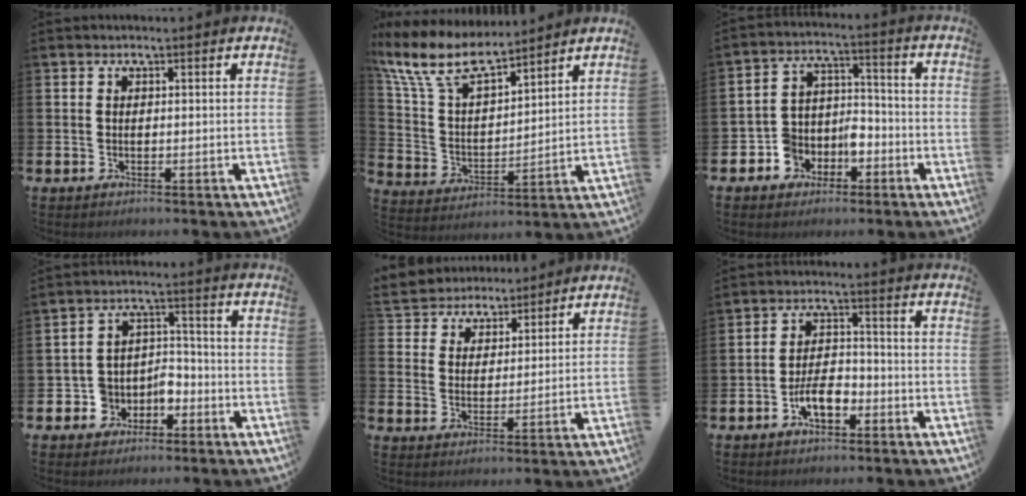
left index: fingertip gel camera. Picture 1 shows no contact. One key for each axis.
{"total": 9.5, "fx": 8.2, "fy": 2.8, "fz": 4.0, "tx": -0.116, "ty": -0.043, "tz": 0.146}
{"total": 5.0, "fx": -2.4, "fy": 4.1, "fz": 1.4, "tx": -0.045, "ty": -0.001, "tz": -0.052}
{"total": 4.9, "fx": -2.6, "fy": 3.9, "fz": 1.5, "tx": -0.038, "ty": 0.011, "tz": -0.051}
{"total": 4.6, "fx": 4.3, "fy": 1.4, "fz": -0.8, "tx": -0.014, "ty": -0.028, "tz": 0.076}
{"total": 4.9, "fx": -2.3, "fy": 2.3, "fz": 3.6, "tx": -0.069, "ty": 0.012, "tz": -0.043}